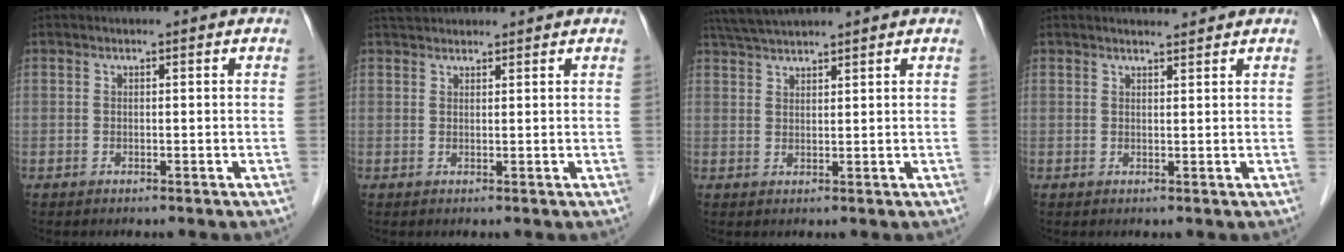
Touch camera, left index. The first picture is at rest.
{"total": 4.3, "force": [4.1, 0.7, 1.1], "torque": [-0.022, 0.035, 0.075]}
{"total": 5.0, "force": [4.6, -0.2, 1.8], "torque": [-0.039, 0.029, 0.091]}
{"total": 2.2, "force": [2.1, 0.2, 0.4], "torque": [-0.012, 0.005, 0.035]}